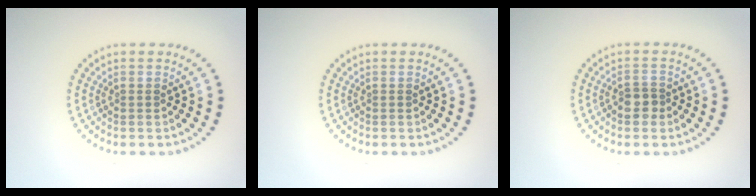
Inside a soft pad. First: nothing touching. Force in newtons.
{"total": 0.0}
{"total": 1.9, "press": 1.7, "slide": 0.9}